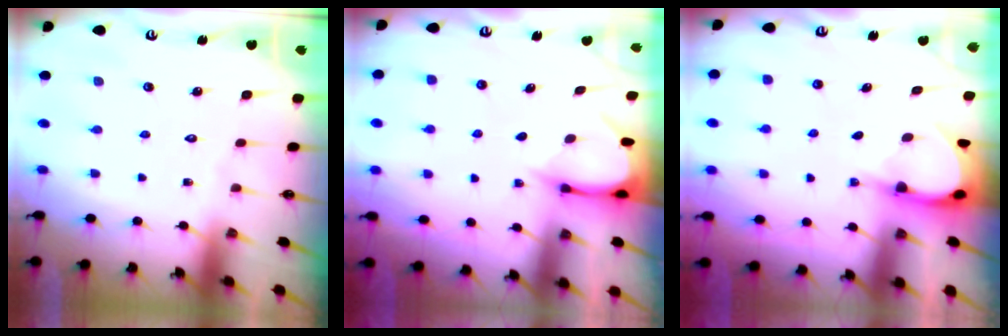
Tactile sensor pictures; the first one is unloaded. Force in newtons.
{"total": 3.7, "press": 3.7, "slide": 0.2}
{"total": 3.9, "press": 3.8, "slide": 0.2}